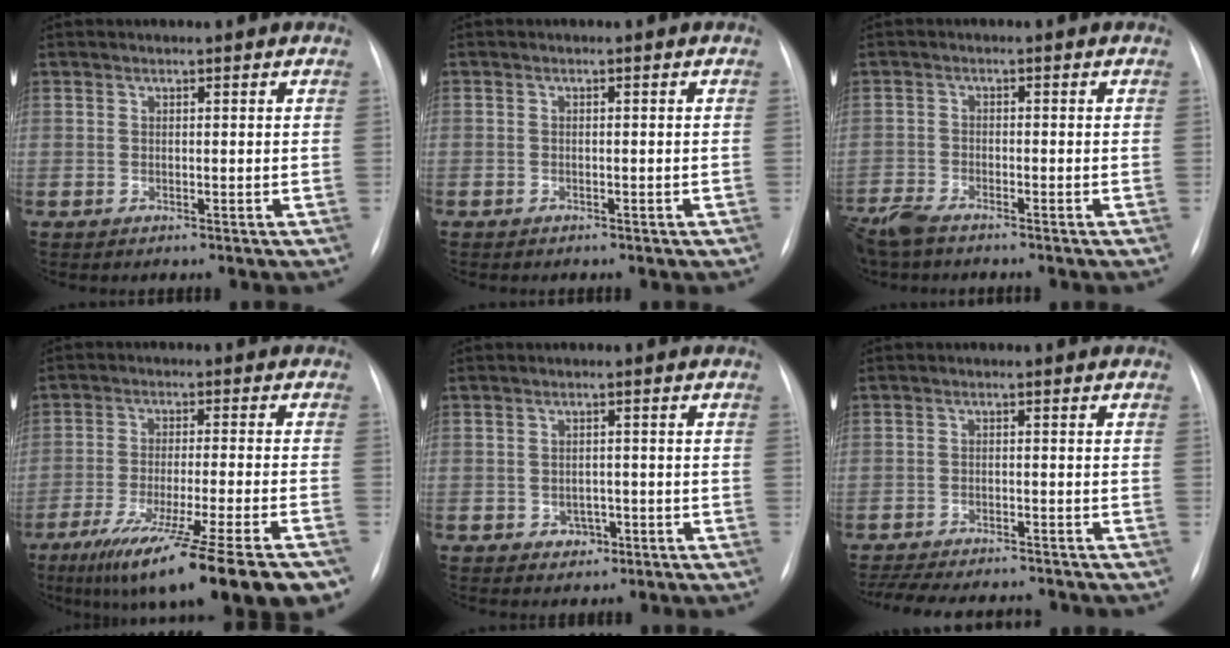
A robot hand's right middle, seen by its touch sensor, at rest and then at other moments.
{"total": 1.6, "force": [-1.2, 0.9, 0.6], "torque": [-0.012, 0.002, -0.011]}
{"total": 5.7, "force": [-4.9, 1.3, 2.6], "torque": [-0.054, -0.017, -0.093]}
{"total": 21.6, "force": [-15.3, 0.9, 15.2], "torque": [-0.177, -0.047, -0.237]}
{"total": 2.6, "force": [-1.1, 2.1, 0.9], "torque": [-0.007, 0.009, -0.008]}
{"total": 13.8, "force": [-12.5, 2.9, 5.1], "torque": [-0.107, -0.006, -0.172]}